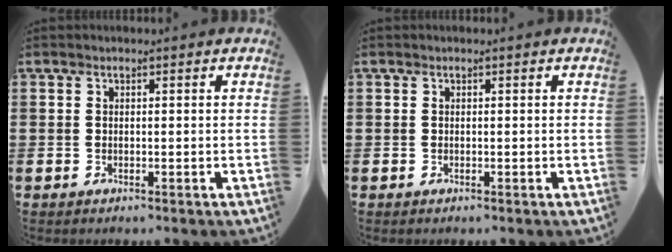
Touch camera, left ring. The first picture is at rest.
{"total": 0.0}